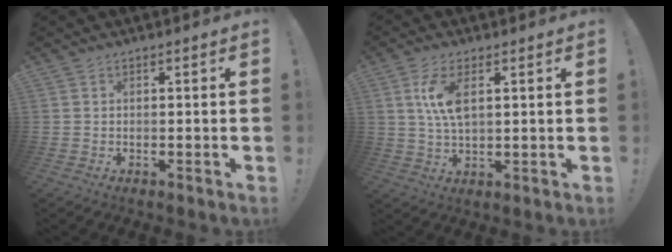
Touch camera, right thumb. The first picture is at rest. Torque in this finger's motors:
{"motor_torque": [-0.31, 0.34, 0.94, 0.15, 0.04]}